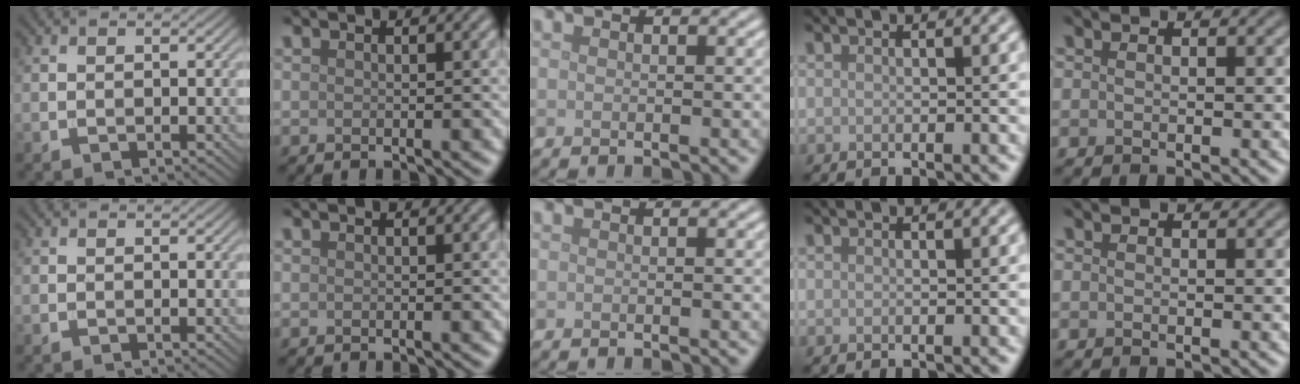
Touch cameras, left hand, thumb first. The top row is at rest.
{}